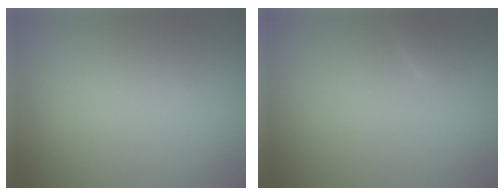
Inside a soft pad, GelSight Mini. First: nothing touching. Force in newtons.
{"total": 1.2, "press": 1.2, "slide": 0.1}